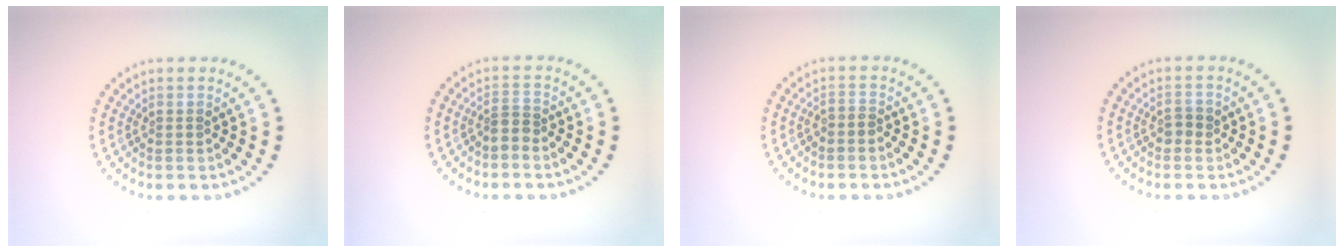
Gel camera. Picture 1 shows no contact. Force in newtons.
{"total": 1.5, "press": 0.9, "slide": 1.1}
{"total": 0.9, "press": 0.5, "slide": 0.8}
{"total": 1.1, "press": 1.1, "slide": 0.3}